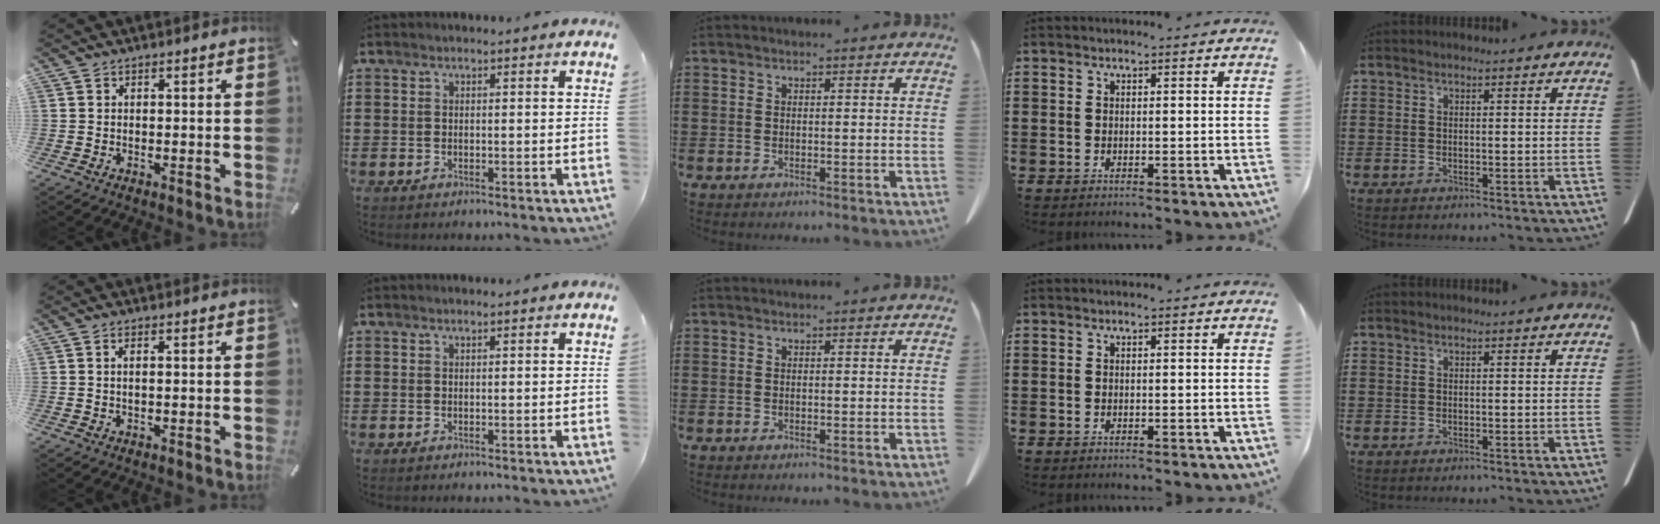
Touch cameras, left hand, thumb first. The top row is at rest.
{"thumb": {"total": 1.2, "force": [0.3, 0.3, 1.2], "torque": [-0.023, 0.000, 0.004]}}